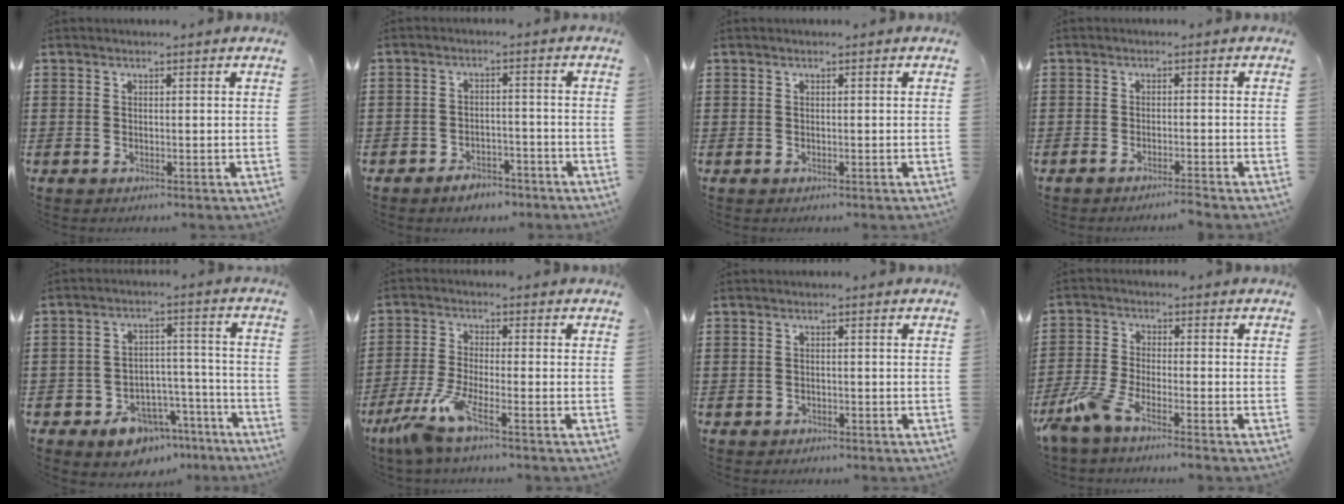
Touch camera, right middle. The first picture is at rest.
{"total": 3.1, "force": [-2.9, 1.1, 0.3], "torque": [-0.009, 0.006, -0.060]}
{"total": 0.0}
{"total": 1.6, "force": [-1.5, -0.2, 0.7], "torque": [-0.011, 0.000, -0.029]}
{"total": 8.0, "force": [-6.2, 4.4, 2.6], "torque": [-0.040, 0.038, -0.109]}
{"total": 6.1, "force": [-4.2, 0.3, 4.5], "torque": [-0.115, -0.023, -0.085]}
{"total": 0.7, "force": [-0.5, 0.4, -0.1], "torque": [0.000, 0.004, -0.014]}
{"total": 5.3, "force": [-4.2, 0.4, 3.2], "torque": [-0.096, -0.019, -0.087]}